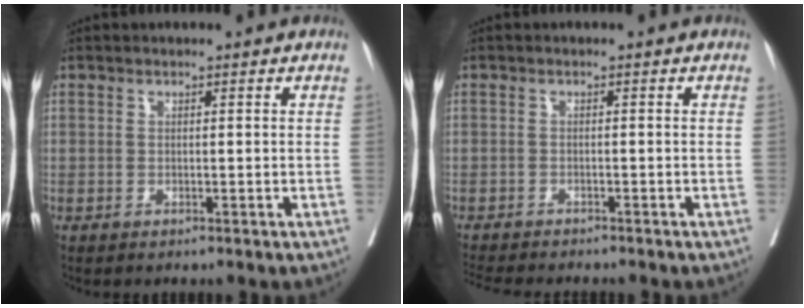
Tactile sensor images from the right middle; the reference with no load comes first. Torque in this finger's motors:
{"motor_torque": [0.33, -0.47, 0.05, 0.02]}